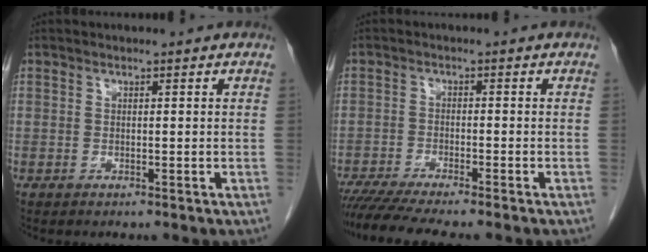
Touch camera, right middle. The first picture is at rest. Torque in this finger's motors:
{"motor_torque": [1.25, -0.89, 0.23, 0.10]}